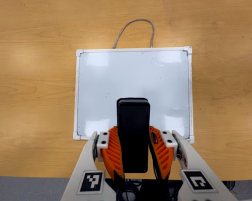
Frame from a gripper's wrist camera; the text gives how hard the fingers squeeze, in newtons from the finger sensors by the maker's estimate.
{"total": 8.5, "left": 6.5, "right": 10.6}